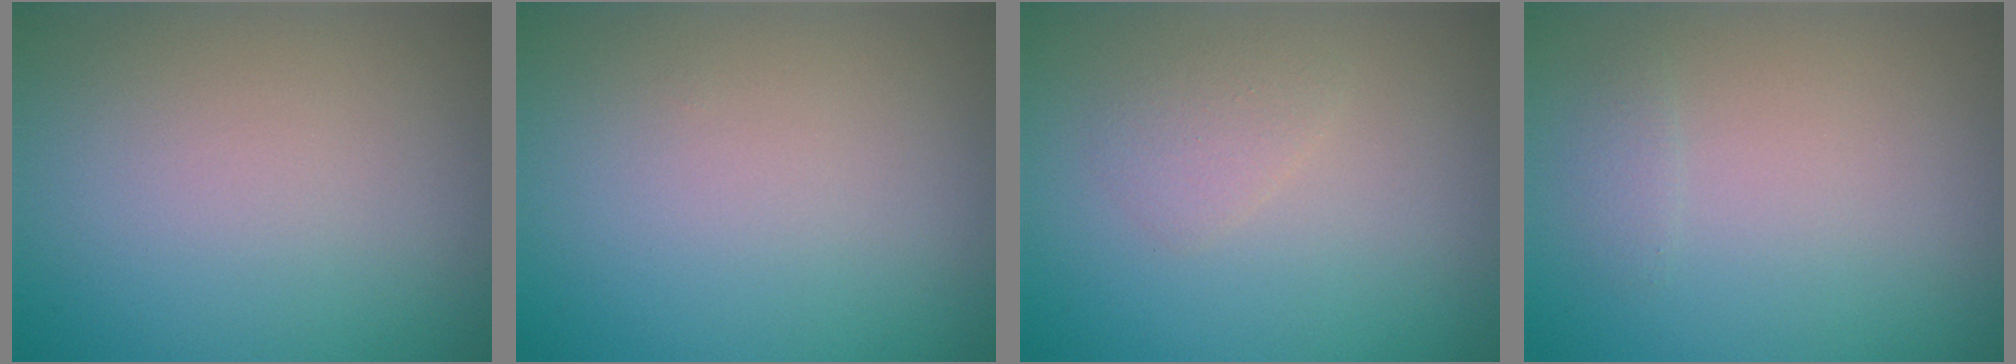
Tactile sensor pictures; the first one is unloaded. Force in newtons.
{"total": 0.0}
{"total": 1.3, "press": 1.3, "slide": 0.0}
{"total": 0.6, "press": 0.6, "slide": 0.0}